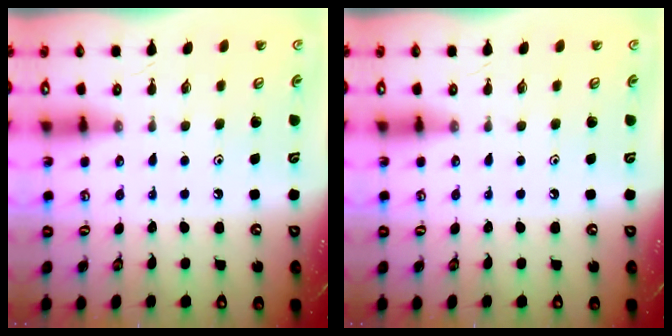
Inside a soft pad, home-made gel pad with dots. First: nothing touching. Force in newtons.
{"total": 0.0}